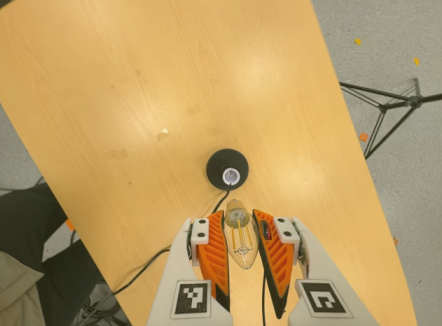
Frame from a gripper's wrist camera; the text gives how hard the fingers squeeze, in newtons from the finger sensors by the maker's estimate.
{"total": 20.5, "left": 22.4, "right": 18.6}